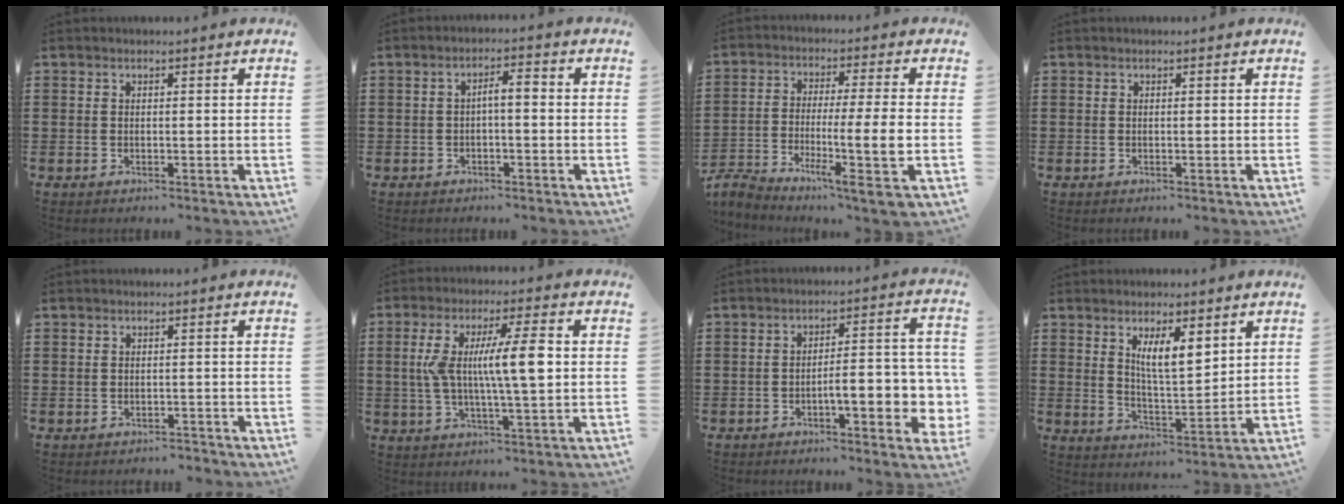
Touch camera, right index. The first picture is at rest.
{"total": 2.5, "force": [-0.5, 0.5, 2.4], "torque": [-0.043, 0.005, -0.012]}
{"total": 8.9, "force": [-2.5, 0.8, 8.5], "torque": [-0.160, -0.010, -0.048]}
{"total": 0.0}
{"total": 1.2, "force": [-1.1, 0.5, -0.1], "torque": [-0.002, 0.003, -0.027]}
{"total": 10.0, "force": [0.9, 1.8, 9.8], "torque": [-0.180, 0.003, 0.011]}
{"total": 7.6, "force": [-2.6, 2.0, 6.9], "torque": [-0.098, -0.006, -0.047]}
{"total": 6.1, "force": [3.3, 1.8, 4.8], "torque": [-0.094, -0.004, 0.055]}